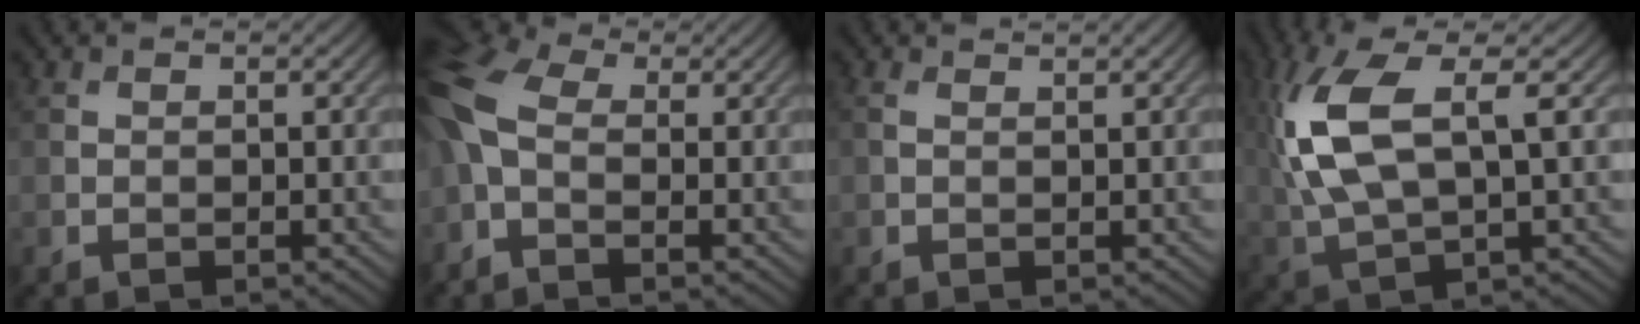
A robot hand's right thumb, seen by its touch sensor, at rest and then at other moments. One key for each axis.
{"total": 9.5, "fx": -0.6, "fy": 5.5, "fz": 7.7, "tx": -0.211, "ty": 0.002, "tz": -0.020}
{"total": 2.0, "fx": 1.3, "fy": 0.5, "fz": 1.5, "tx": -0.034, "ty": 0.006, "tz": 0.019}
{"total": 12.0, "fx": 2.9, "fy": 4.8, "fz": 10.7, "tx": -0.264, "ty": 0.003, "tz": 0.061}